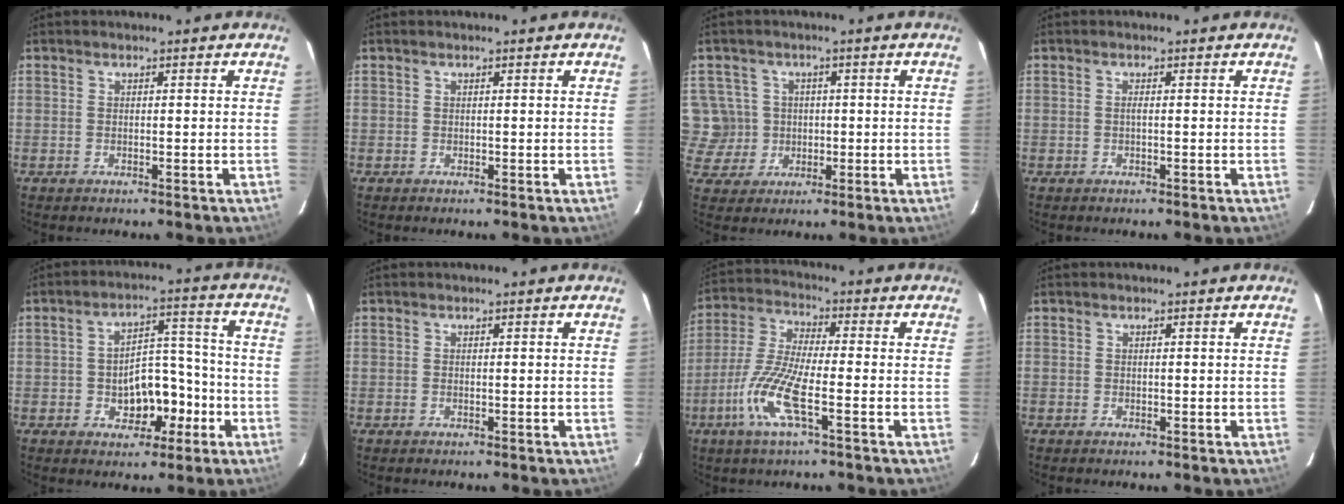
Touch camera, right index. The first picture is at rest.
{"total": 0.0}
{"total": 6.5, "force": [0.2, 6.4, 0.8], "torque": [-0.034, 0.016, 0.012]}
{"total": 0.5, "force": [-0.1, -0.2, 0.5], "torque": [-0.007, 0.002, -0.005]}
{"total": 8.9, "force": [-3.4, 5.7, 5.9], "torque": [-0.097, 0.024, -0.032]}
{"total": 0.0}
{"total": 11.2, "force": [-4.4, 1.8, 10.1], "torque": [-0.222, -0.005, -0.093]}
{"total": 0.0}